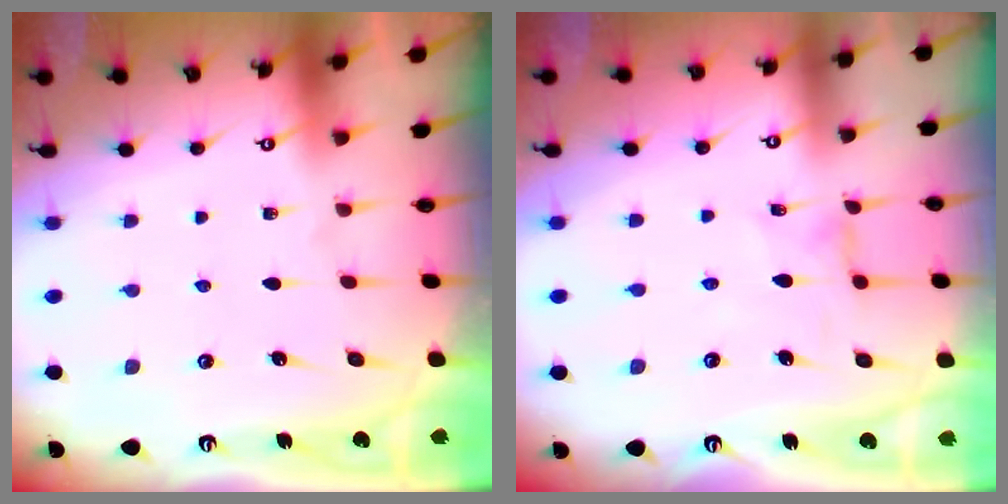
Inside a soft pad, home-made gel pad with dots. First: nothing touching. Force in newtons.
{"total": 1.2, "press": 1.1, "slide": 0.3}